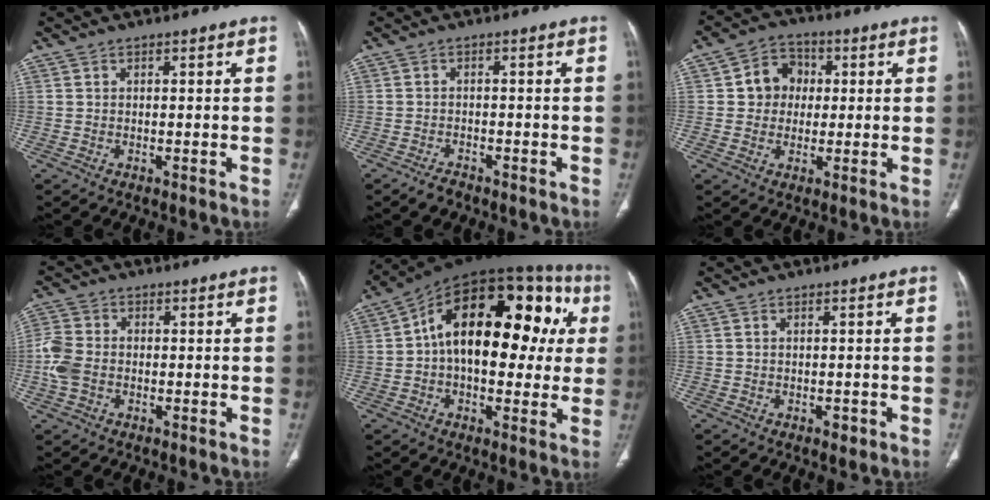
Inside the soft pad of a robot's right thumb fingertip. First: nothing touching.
{"total": 2.3, "force": [-1.8, 1.1, 0.9], "torque": [-0.022, 0.008, -0.027]}
{"total": 7.8, "force": [1.0, 7.0, 3.4], "torque": [-0.020, 0.011, 0.007]}
{"total": 6.2, "force": [-1.2, 4.5, 4.1], "torque": [-0.106, 0.012, -0.028]}
{"total": 24.9, "force": [3.5, 13.6, 20.6], "torque": [-0.275, 0.049, 0.041]}
{"total": 1.2, "force": [-0.5, 0.8, 0.8], "torque": [-0.008, -0.001, -0.004]}